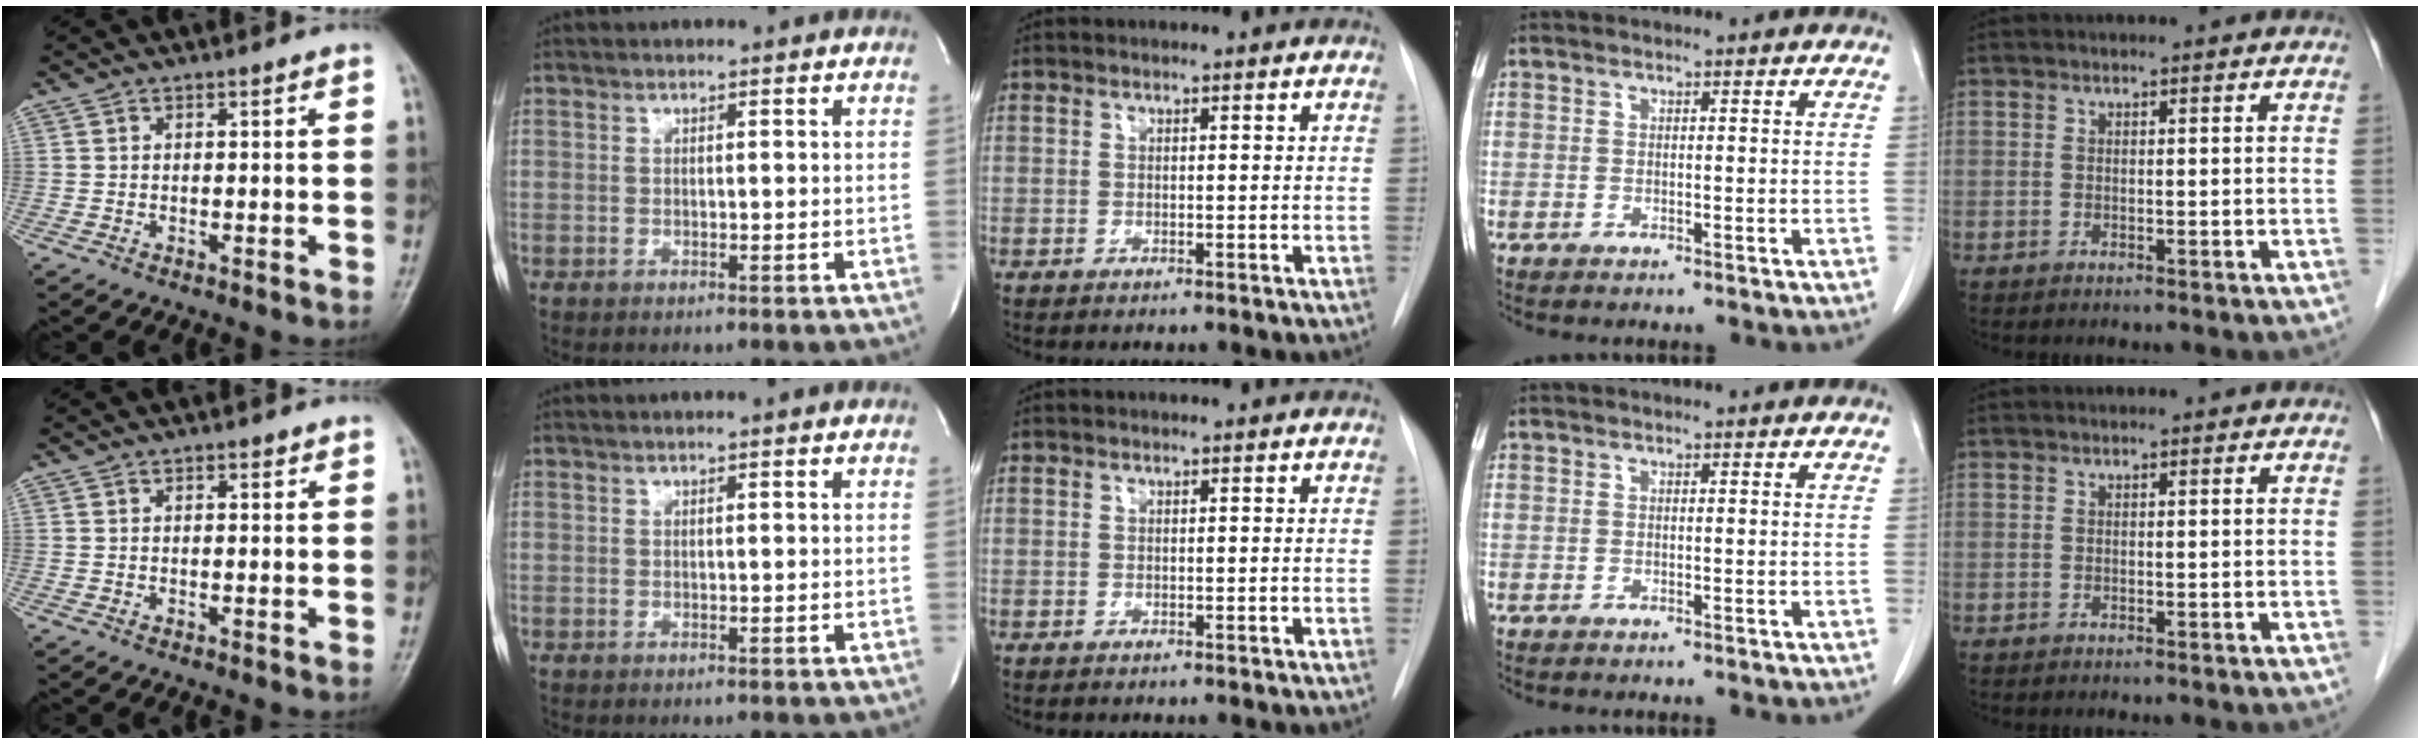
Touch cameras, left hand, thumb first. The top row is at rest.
{"thumb": {"total": 1.3, "force": [0.8, 0.6, 0.8], "torque": [-0.007, -0.001, 0.009]}, "index": {"total": 0.6, "force": [0.5, -0.1, 0.4], "torque": [-0.009, 0.007, 0.009]}}